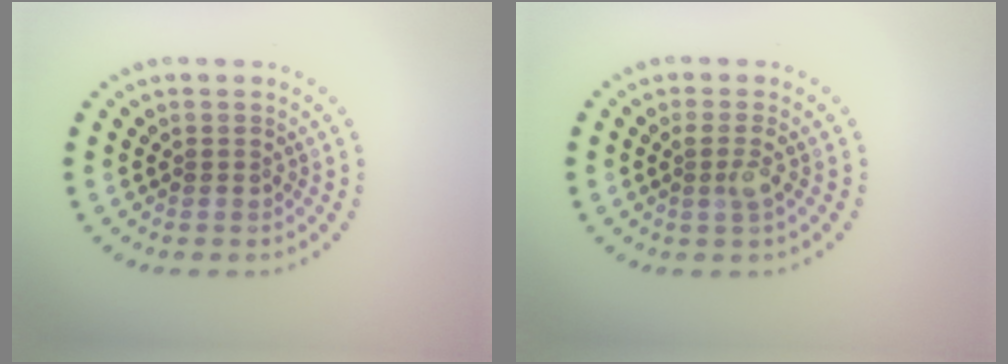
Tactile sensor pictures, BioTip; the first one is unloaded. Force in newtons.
{"total": 1.6, "press": 1.3, "slide": 1.0}